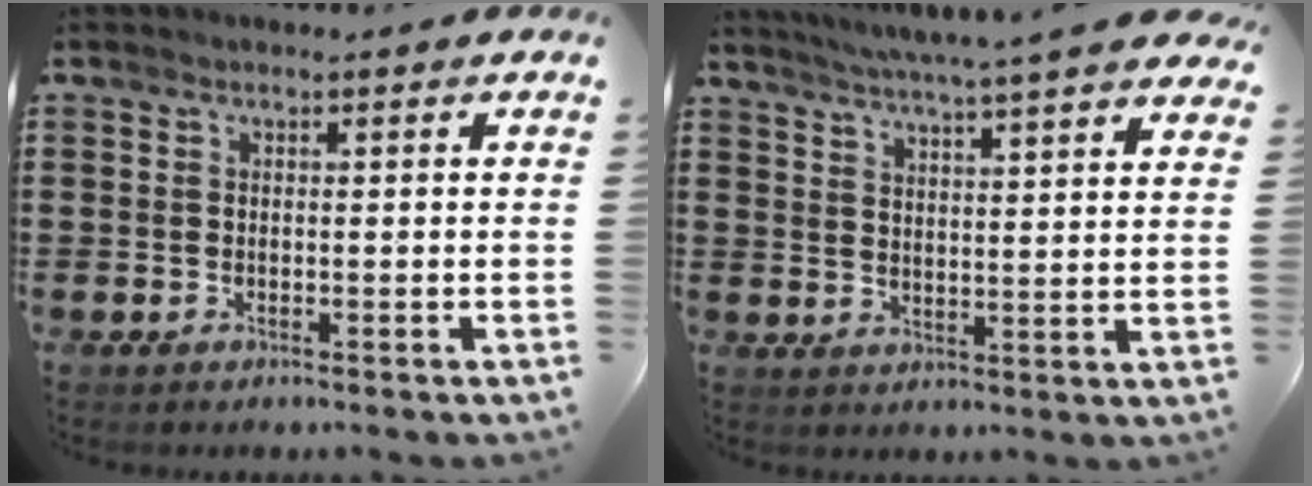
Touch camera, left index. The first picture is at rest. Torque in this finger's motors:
{"motor_torque": [2.14, 0.00, 0.56, 0.21]}